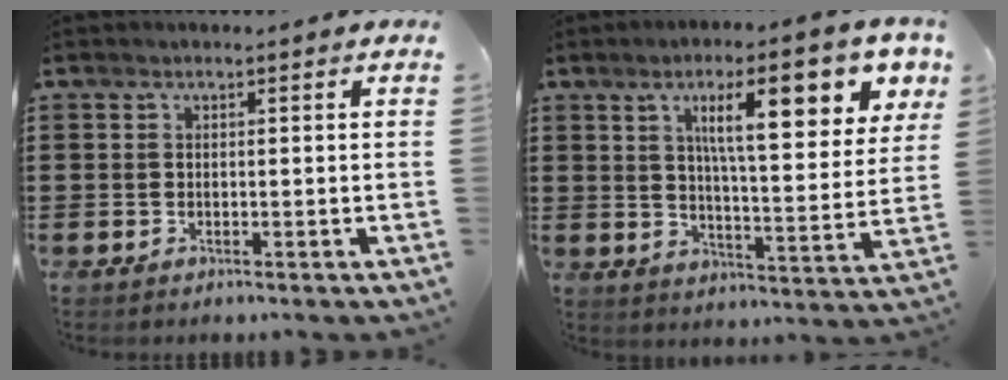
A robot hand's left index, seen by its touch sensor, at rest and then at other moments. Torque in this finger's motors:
{"motor_torque": [2.08, -0.05, 1.05, 0.21]}